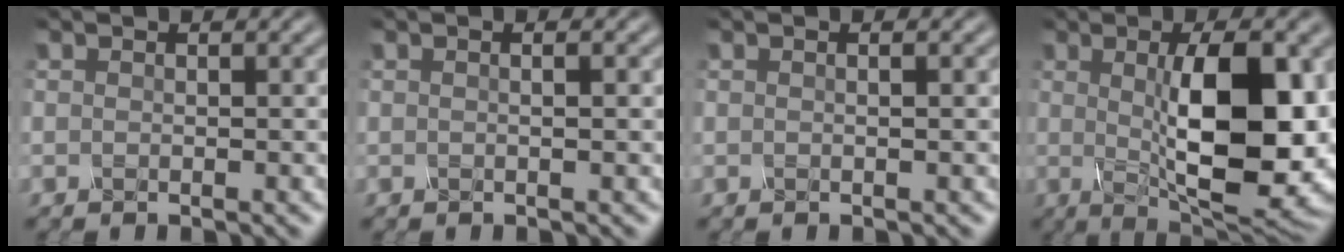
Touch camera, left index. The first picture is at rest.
{"total": 1.8, "force": [0.6, 0.9, 1.5], "torque": [0.000, 0.001, -0.010]}
{"total": 1.2, "force": [0.4, 0.5, 0.9], "torque": [0.000, -0.006, -0.004]}
{"total": 11.8, "force": [0.4, 3.6, 11.2], "torque": [-0.159, -0.003, 0.015]}